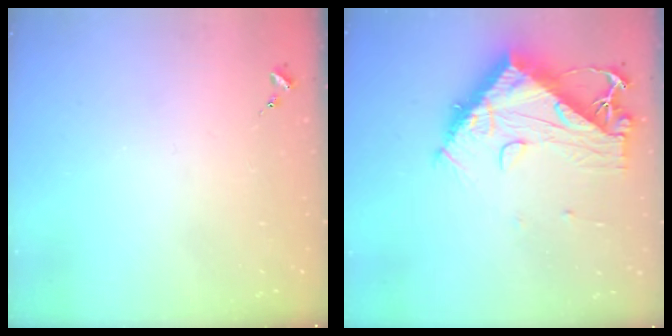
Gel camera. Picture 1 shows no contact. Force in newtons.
{"total": 13.9, "press": 13.8, "slide": 1.3}